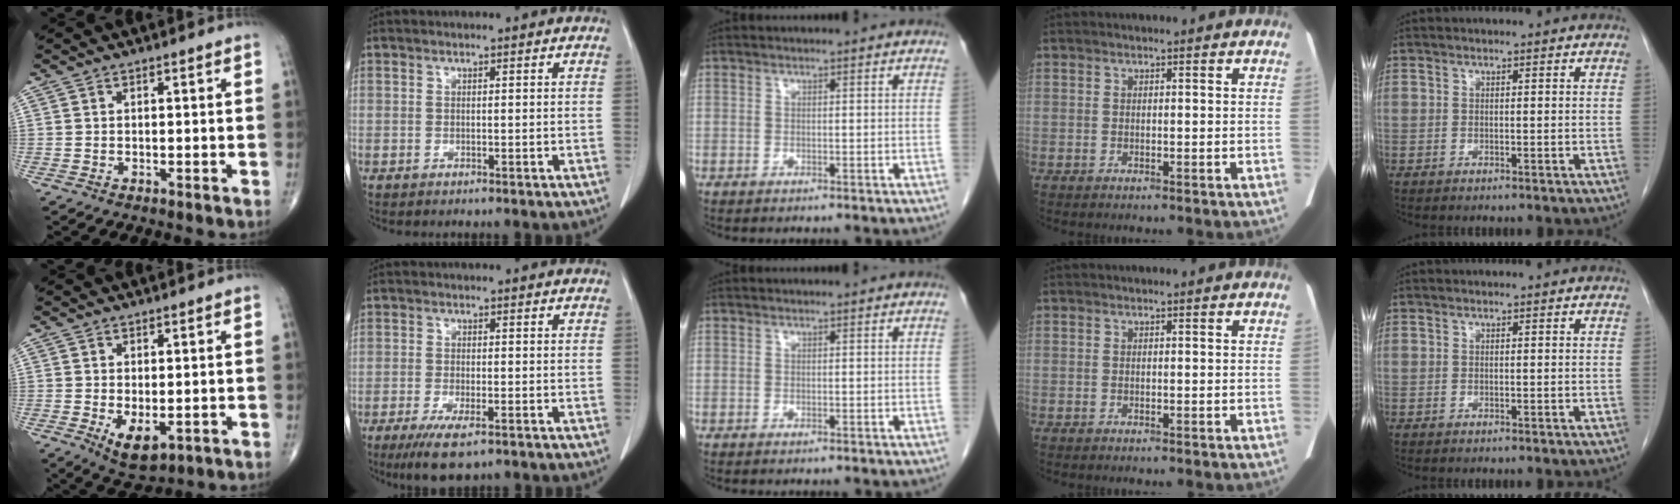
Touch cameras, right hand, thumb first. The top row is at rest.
{"thumb": {"total": 5.6, "force": [-1.3, 2.9, 4.7], "torque": [-0.071, -0.013, -0.009]}, "index": {"total": 6.0, "force": [-3.6, 1.4, 4.5], "torque": [-0.082, -0.014, -0.056]}}